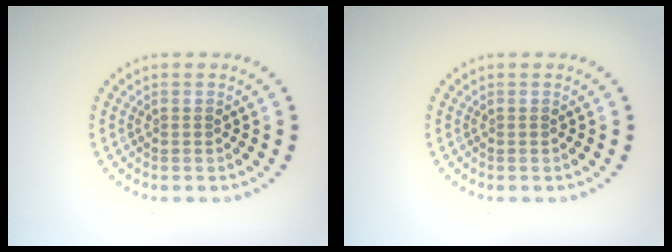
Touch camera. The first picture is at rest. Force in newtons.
{"total": 0.0}